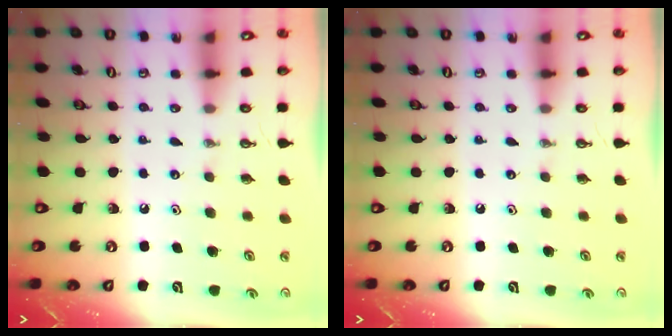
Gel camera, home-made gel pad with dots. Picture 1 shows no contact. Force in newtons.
{"total": 0.0}